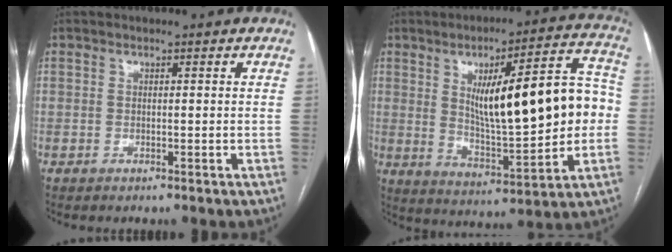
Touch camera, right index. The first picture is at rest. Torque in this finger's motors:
{"motor_torque": [1.47, 0.67, 0.61, 0.21]}